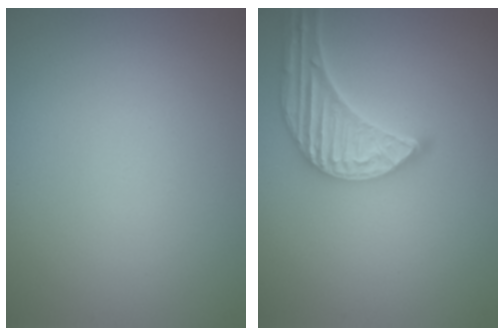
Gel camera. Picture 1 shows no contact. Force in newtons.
{"total": 5.2, "press": 4.2, "slide": 3.0}